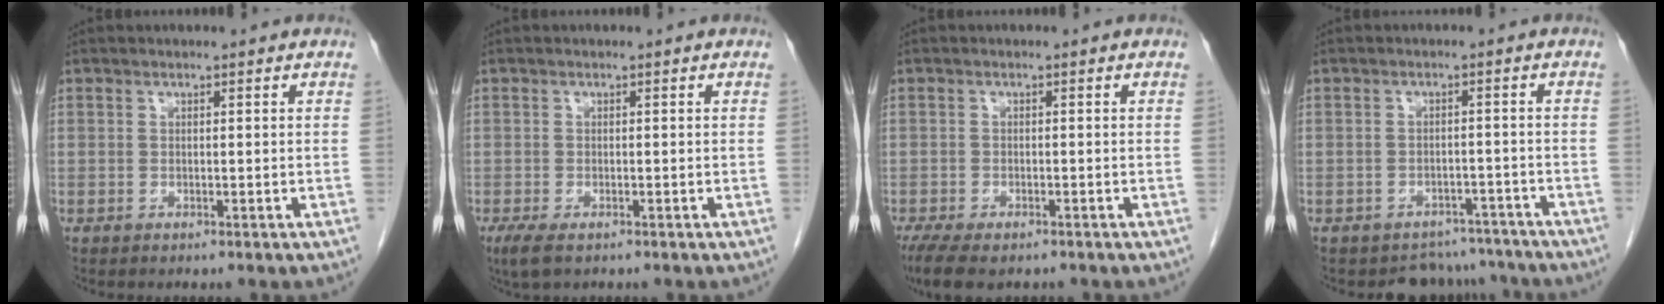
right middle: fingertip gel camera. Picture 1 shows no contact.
{"total": 3.0, "force": [-1.9, 1.1, 2.1], "torque": [-0.049, -0.009, -0.030]}
{"total": 6.9, "force": [-5.2, 2.5, 3.9], "torque": [-0.068, -0.015, -0.082]}
{"total": 5.7, "force": [-5.1, 2.5, -1.1], "torque": [0.023, 0.024, -0.064]}